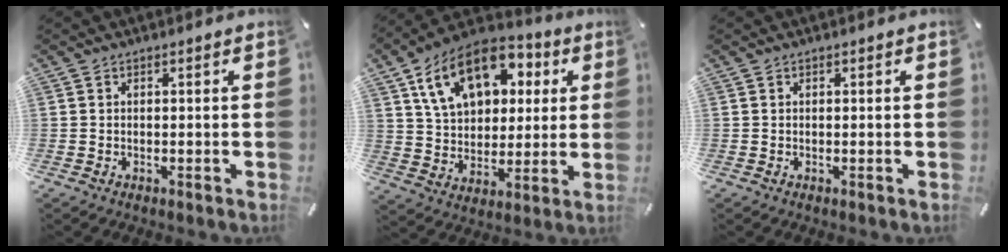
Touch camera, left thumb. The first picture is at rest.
{"total": 17.4, "force": [8.2, 11.8, 9.8], "torque": [-0.186, -0.018, 0.153]}
{"total": 0.0}